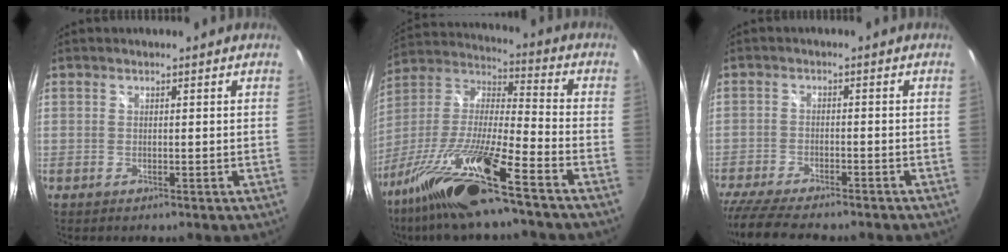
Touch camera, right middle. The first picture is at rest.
{"total": 20.9, "force": [-15.1, 0.7, 14.5], "torque": [-0.274, -0.035, -0.282]}
{"total": 12.4, "force": [-10.7, 2.4, 5.8], "torque": [-0.140, -0.033, -0.180]}